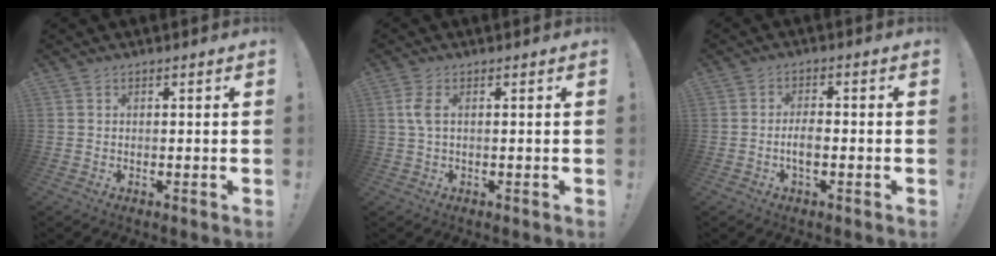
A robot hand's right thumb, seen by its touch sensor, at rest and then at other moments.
{"total": 3.4, "force": [0.6, 1.3, 3.1], "torque": [-0.073, 0.004, 0.011]}
{"total": 4.3, "force": [-1.3, 1.6, 3.8], "torque": [-0.080, 0.003, -0.026]}